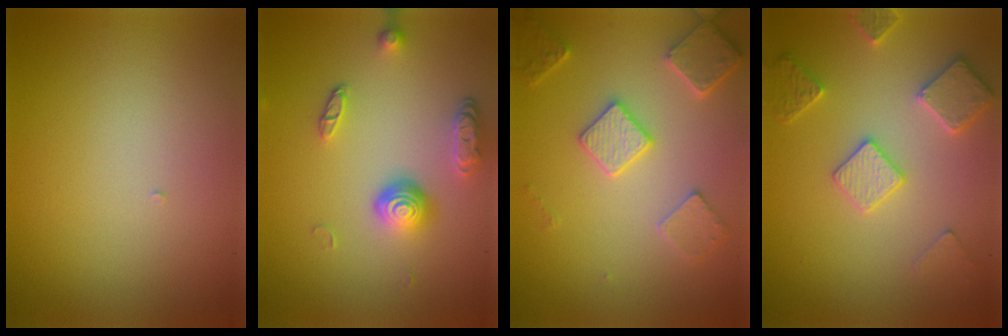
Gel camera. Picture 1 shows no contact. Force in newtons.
{"total": 3.7, "press": 2.8, "slide": 2.4}
{"total": 4.1, "press": 3.5, "slide": 2.1}
{"total": 3.3, "press": 3.2, "slide": 0.8}